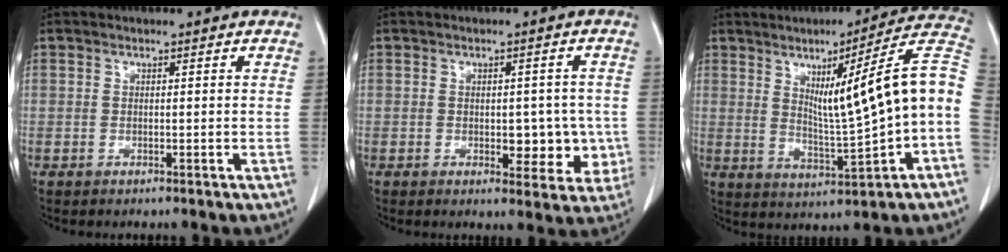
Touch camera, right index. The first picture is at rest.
{"total": 6.5, "force": [-1.0, 3.7, 5.3], "torque": [-0.045, 0.007, -0.007]}
{"total": 15.5, "force": [0.3, -0.2, 15.5], "torque": [-0.214, 0.014, 0.008]}